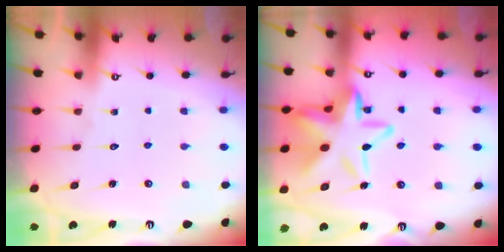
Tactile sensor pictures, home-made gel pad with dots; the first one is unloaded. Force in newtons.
{"total": 19.2, "press": 19.1, "slide": 1.5}